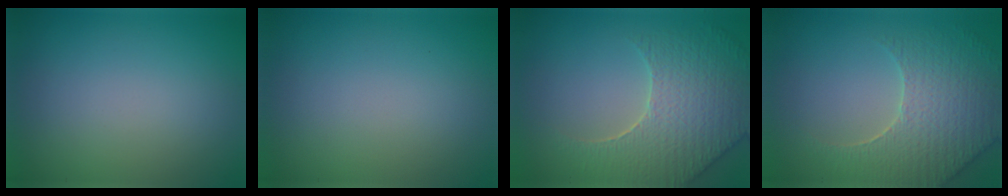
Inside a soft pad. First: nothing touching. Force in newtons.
{"total": 0.0}
{"total": 6.8, "press": 5.4, "slide": 4.1}
{"total": 5.4, "press": 4.8, "slide": 2.5}